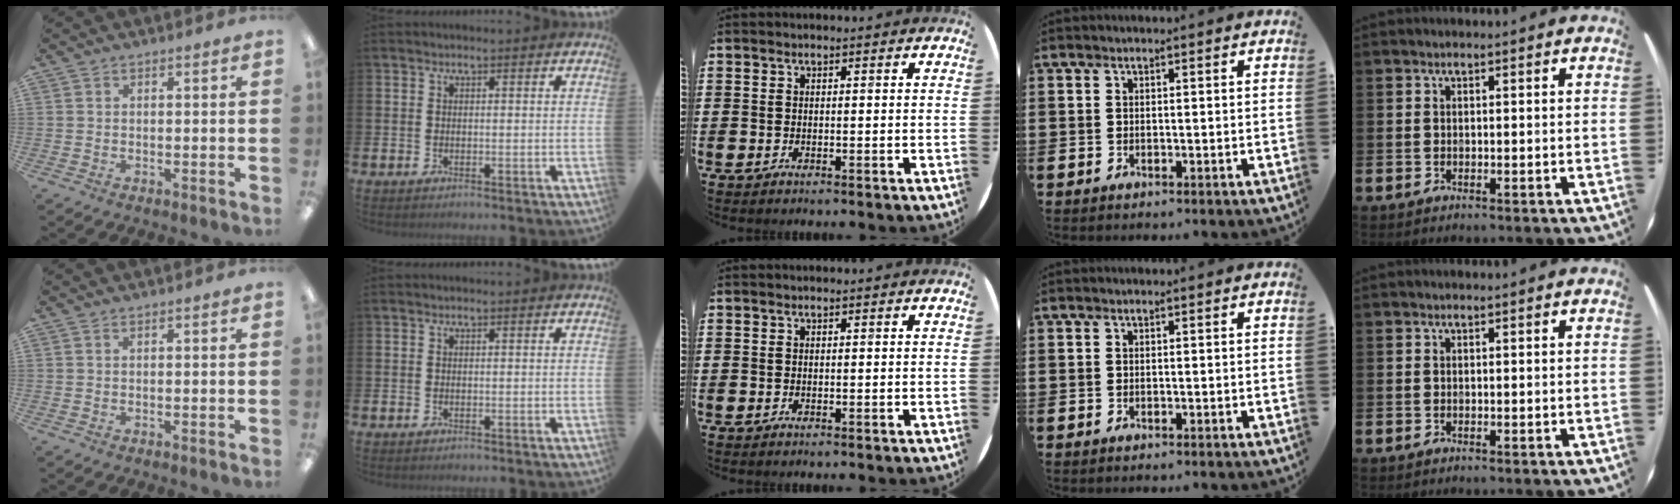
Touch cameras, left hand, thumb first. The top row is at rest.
{}